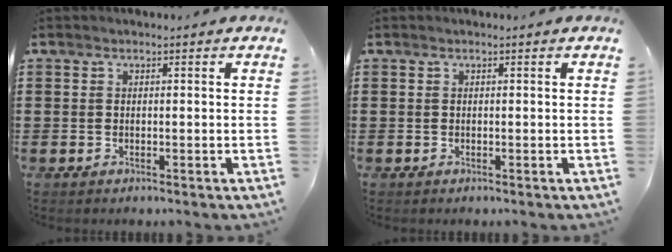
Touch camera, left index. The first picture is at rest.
{"total": 0.0}